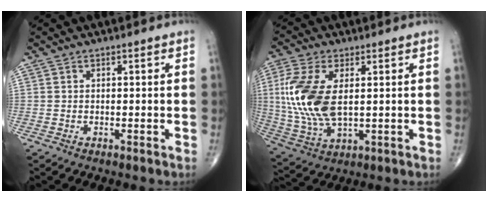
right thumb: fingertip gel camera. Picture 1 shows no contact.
{"total": 15.0, "force": [1.9, 7.7, 12.7], "torque": [-0.290, -0.009, 0.044]}